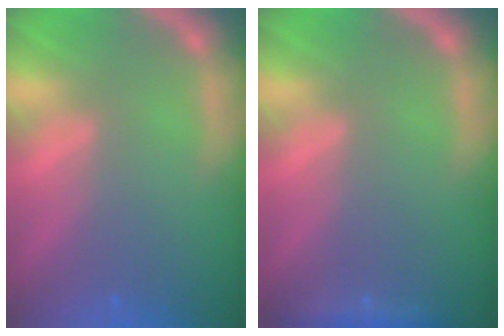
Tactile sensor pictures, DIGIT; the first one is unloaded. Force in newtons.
{"total": 1.4}